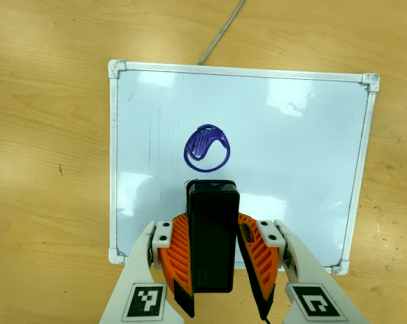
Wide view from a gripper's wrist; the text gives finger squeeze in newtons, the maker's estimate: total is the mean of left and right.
{"total": 4.3, "left": 3.6, "right": 5.0}